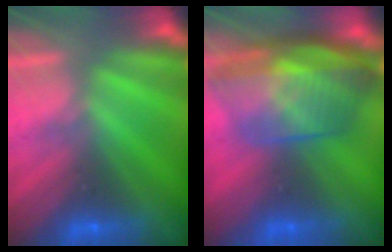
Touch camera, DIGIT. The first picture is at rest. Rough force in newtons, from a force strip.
{"total": 7.6}